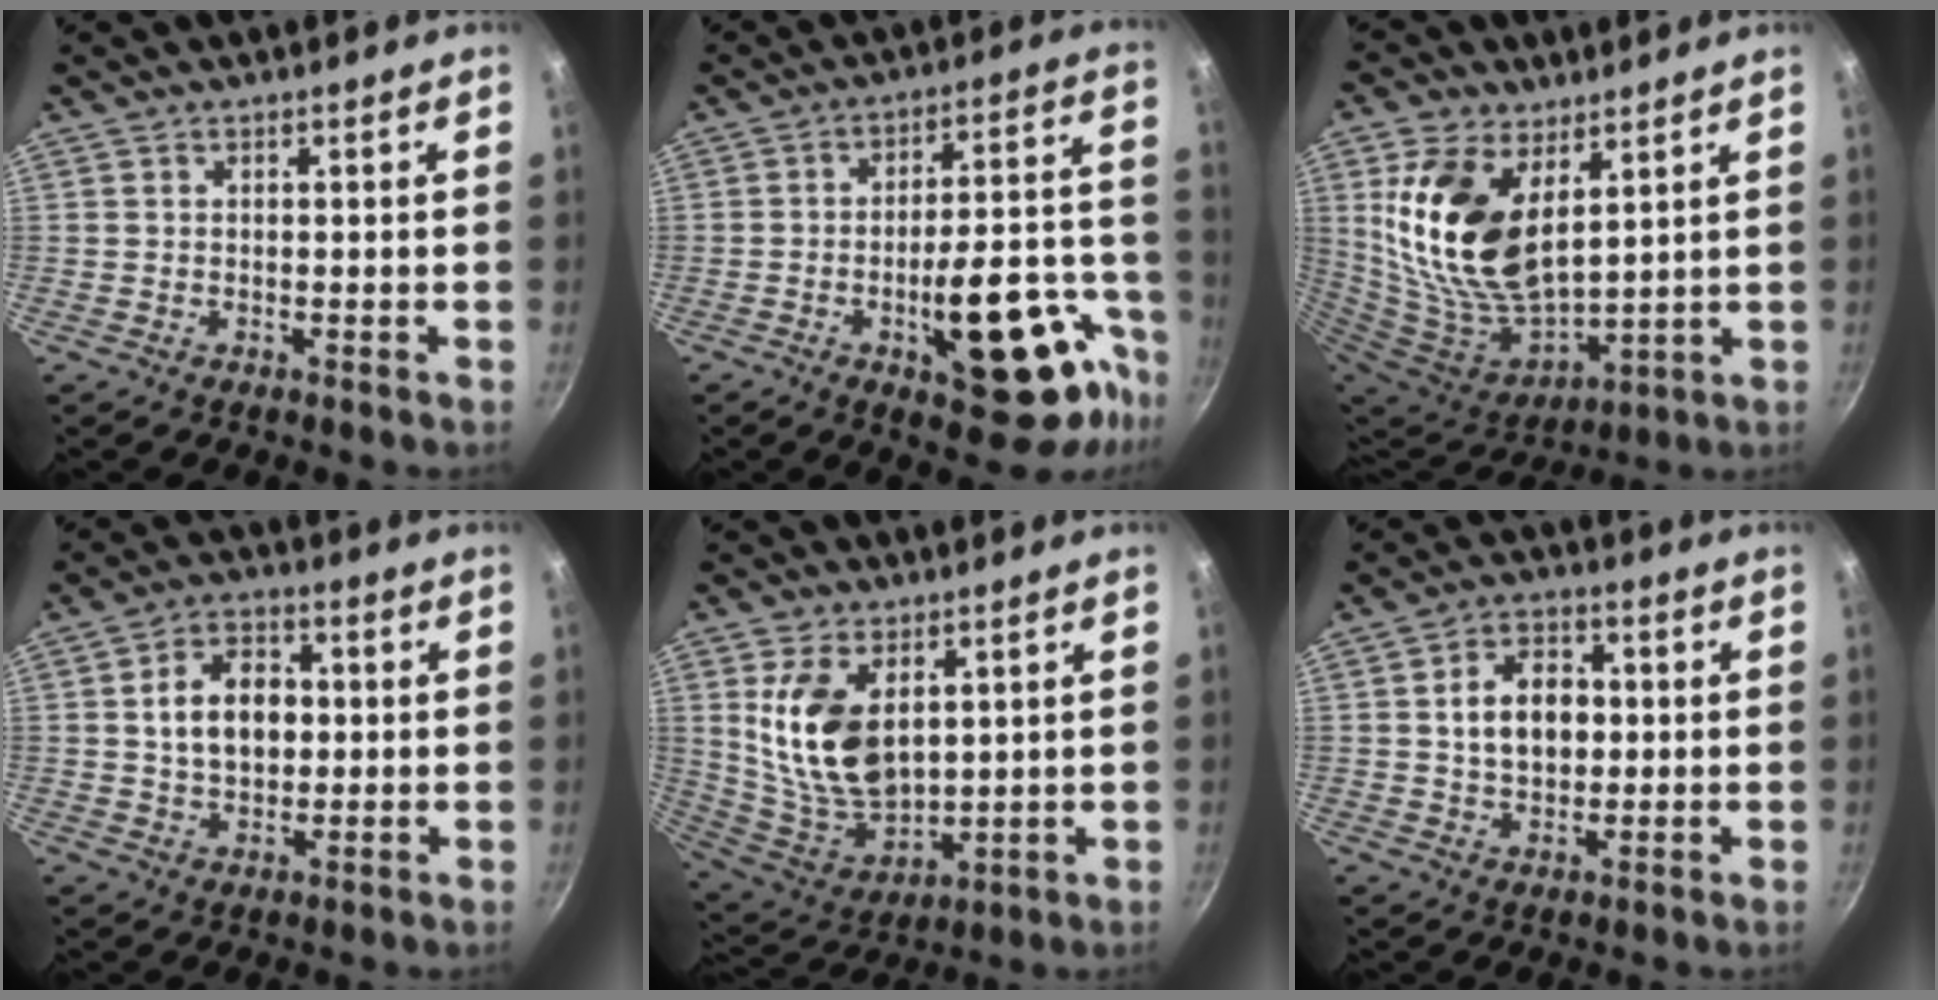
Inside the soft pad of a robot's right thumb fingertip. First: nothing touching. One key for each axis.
{"total": 22.3, "fx": -9.6, "fy": 8.7, "fz": 18.1, "tx": -0.181, "ty": 0.053, "tz": -0.132}
{"total": 19.7, "fx": 6.8, "fy": 11.0, "fz": 14.9, "tx": -0.288, "ty": -0.052, "tz": 0.145}
{"total": 10.2, "fx": 0.9, "fy": 7.2, "fz": 7.2, "tx": -0.097, "ty": 0.013, "tz": 0.011}
{"total": 15.4, "fx": 4.2, "fy": 9.3, "fz": 11.5, "tx": -0.197, "ty": -0.041, "tz": 0.096}
{"total": 9.6, "fx": 0.9, "fy": 6.8, "fz": 6.8, "tx": -0.088, "ty": 0.012, "tz": 0.011}